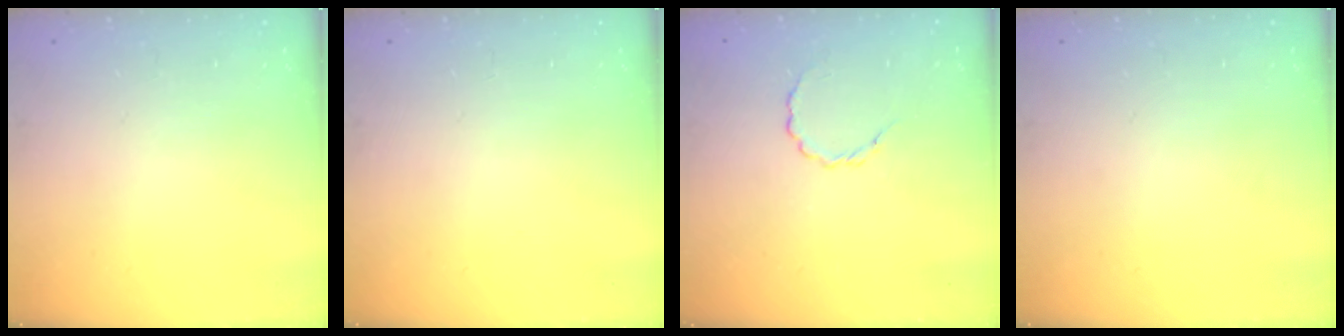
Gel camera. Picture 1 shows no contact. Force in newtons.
{"total": 0.0}
{"total": 3.0, "press": 2.8, "slide": 1.0}
{"total": 0.0}